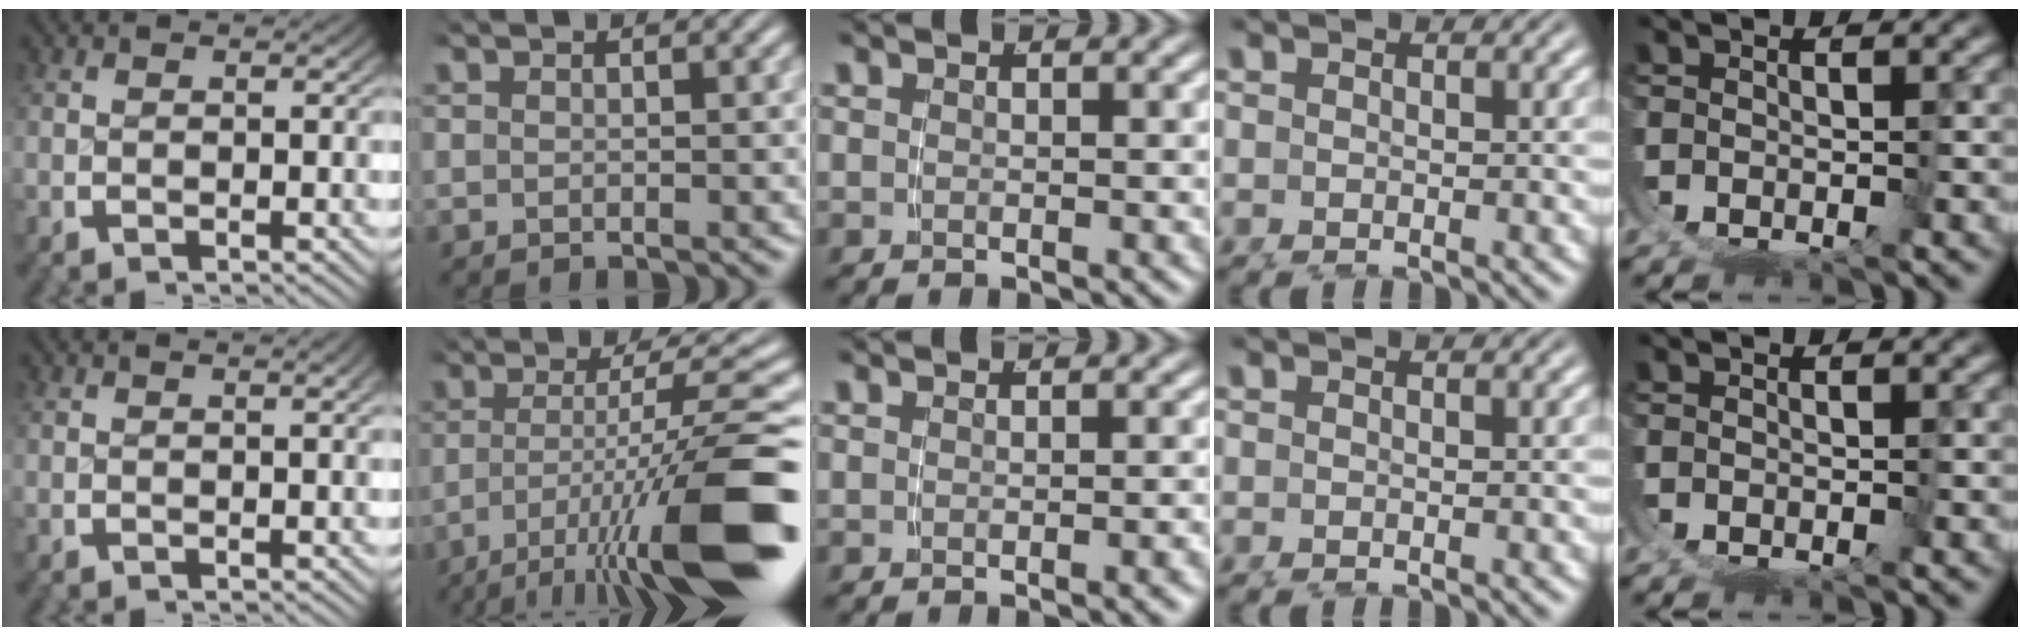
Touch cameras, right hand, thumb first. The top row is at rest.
{"thumb": {"total": 0.6, "force": [0.2, 0.0, 0.6], "torque": [-0.008, 0.002, 0.004]}, "index": {"total": 11.2, "force": [-4.4, 2.5, 9.9], "torque": [-0.150, -0.023, -0.051]}, "middle": {"total": 0.7, "force": [-0.5, -0.2, 0.4], "torque": [-0.005, 0.006, -0.010]}}